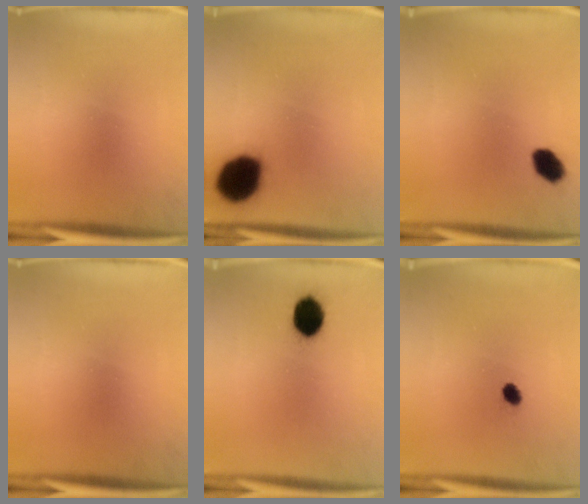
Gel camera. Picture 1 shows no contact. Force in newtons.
{"total": 17.1}
{"total": 4.9}
{"total": 0.0}
{"total": 8.1}
{"total": 1.7}